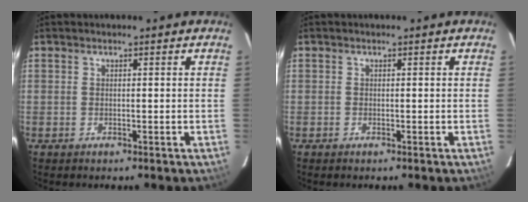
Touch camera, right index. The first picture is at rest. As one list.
[{"total": 0.0}]